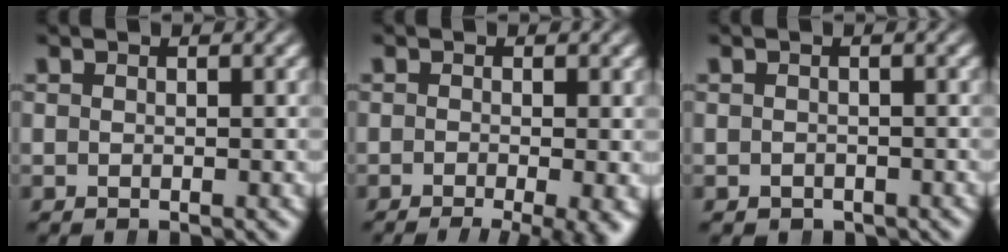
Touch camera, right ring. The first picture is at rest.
{"total": 5.3, "force": [-3.8, 1.0, 3.5], "torque": [-0.037, -0.014, -0.049]}
{"total": 1.6, "force": [-1.2, 1.0, -0.2], "torque": [0.007, -0.013, -0.012]}